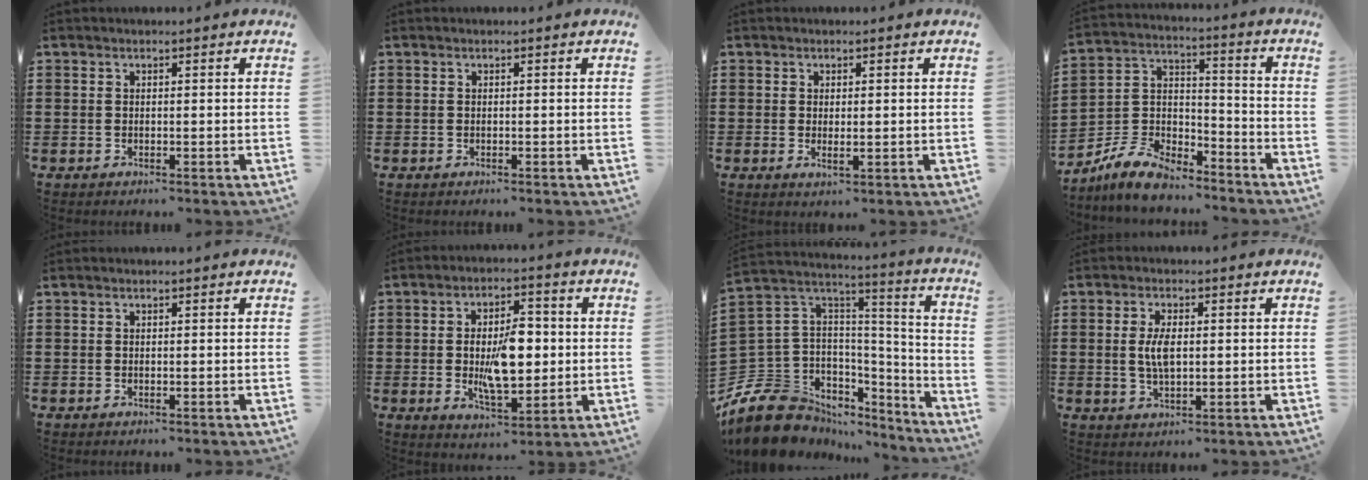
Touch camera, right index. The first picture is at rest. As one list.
[{"total": 0.0}, {"total": 1.3, "force": [0.2, 0.6, 1.2], "torque": [-0.023, 0.002, 0.003]}, {"total": 8.0, "force": [-7.1, 2.7, 2.6], "torque": [-0.079, 0.015, -0.145]}, {"total": 0.0}, {"total": 8.9, "force": [-0.2, 4.3, 7.8], "torque": [-0.137, 0.001, -0.010]}, {"total": 12.5, "force": [-8.4, 8.4, 3.9], "torque": [-0.123, 0.011, -0.156]}, {"total": 4.5, "force": [0.3, 2.0, 4.0], "torque": [-0.089, 0.004, 0.001]}]